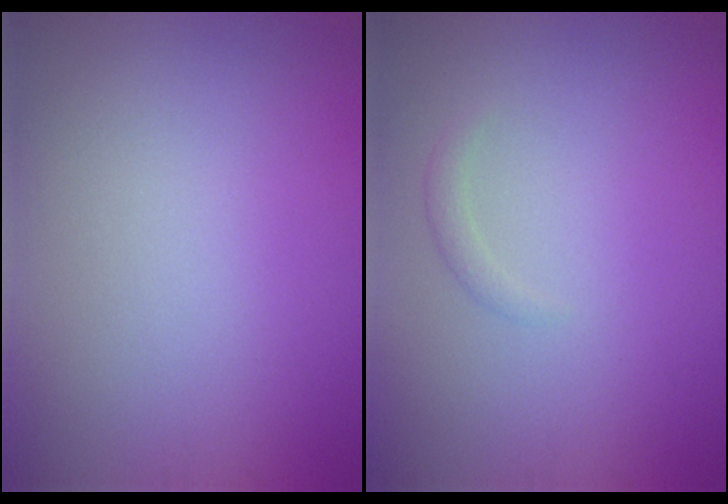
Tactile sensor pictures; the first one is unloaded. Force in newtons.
{"total": 0.8, "press": 0.8, "slide": 0.1}